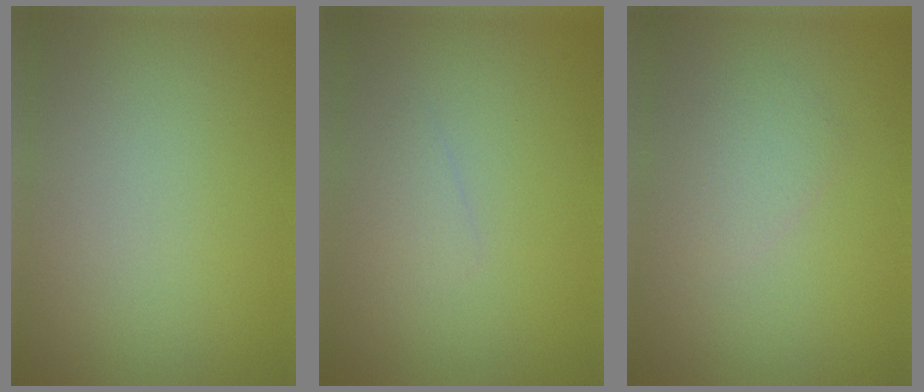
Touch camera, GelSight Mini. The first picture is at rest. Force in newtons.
{"total": 0.9, "press": 0.9, "slide": 0.1}
{"total": 1.6, "press": 1.6, "slide": 0.1}